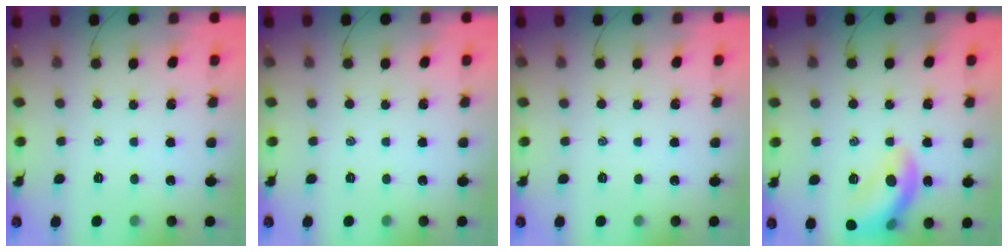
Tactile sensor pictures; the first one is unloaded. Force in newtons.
{"total": 0.0}
{"total": 0.0}
{"total": 14.1, "press": 14.0, "slide": 1.6}